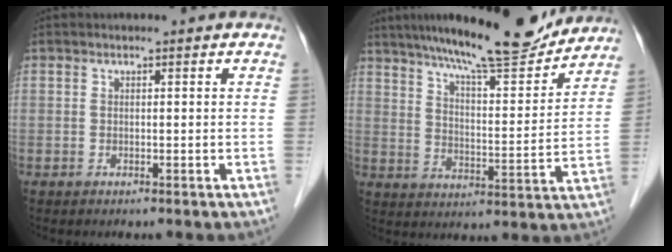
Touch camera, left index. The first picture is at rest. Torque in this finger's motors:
{"motor_torque": [0.28, -0.27, 0.65, 0.11]}